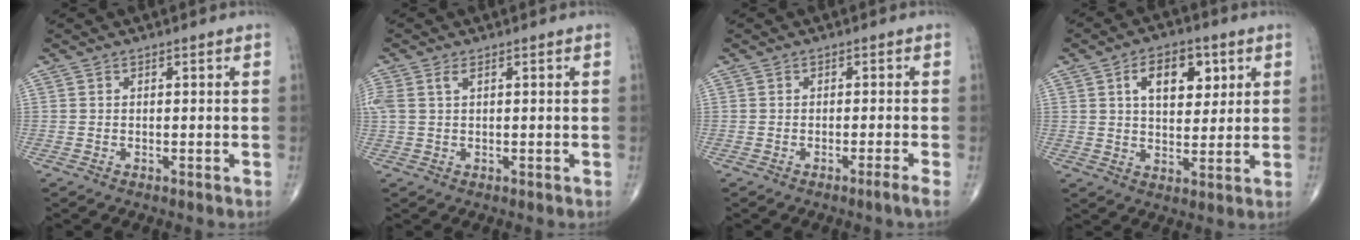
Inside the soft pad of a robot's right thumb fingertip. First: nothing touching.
{"total": 3.3, "force": [1.2, 1.6, 2.6], "torque": [-0.084, 0.019, 0.031]}
{"total": 1.9, "force": [-1.3, -0.6, 1.3], "torque": [-0.027, 0.001, -0.023]}
{"total": 10.2, "force": [3.7, 6.0, 7.4], "torque": [-0.079, -0.011, 0.057]}